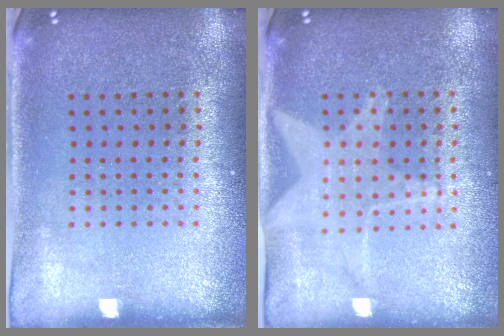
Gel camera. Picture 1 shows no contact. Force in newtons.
{"total": 1.6, "press": 1.5, "slide": 0.6}